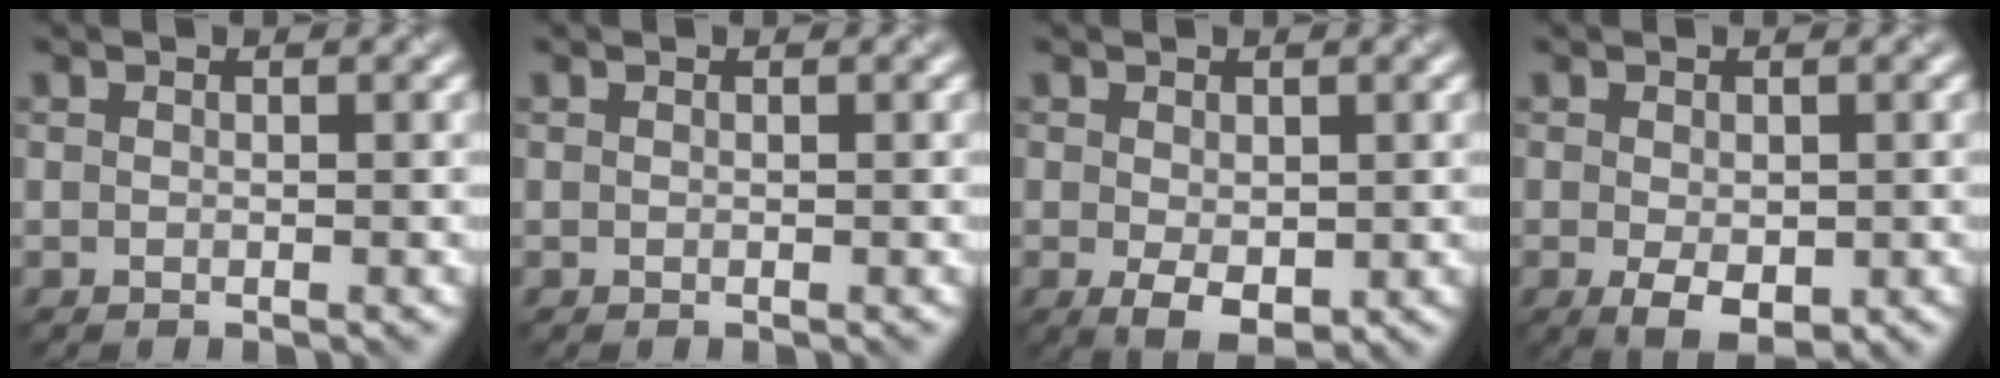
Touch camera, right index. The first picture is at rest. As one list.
[{"total": 0.0}, {"total": 3.0, "force": [-0.5, 1.7, 2.4], "torque": [-0.044, -0.013, -0.003]}, {"total": 3.2, "force": [-0.9, 1.8, 2.6], "torque": [-0.044, -0.012, -0.007]}]